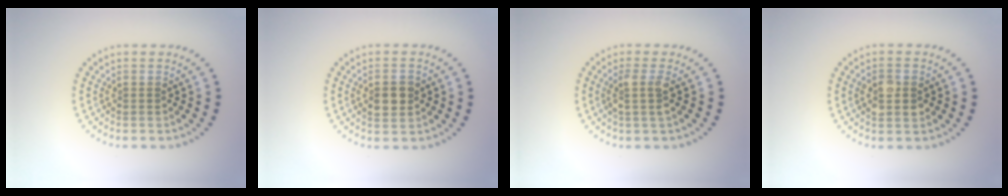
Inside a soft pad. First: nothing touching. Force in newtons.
{"total": 2.8, "press": 2.8, "slide": 0.1}
{"total": 2.0, "press": 1.6, "slide": 1.2}
{"total": 2.7, "press": 2.7, "slide": 0.2}